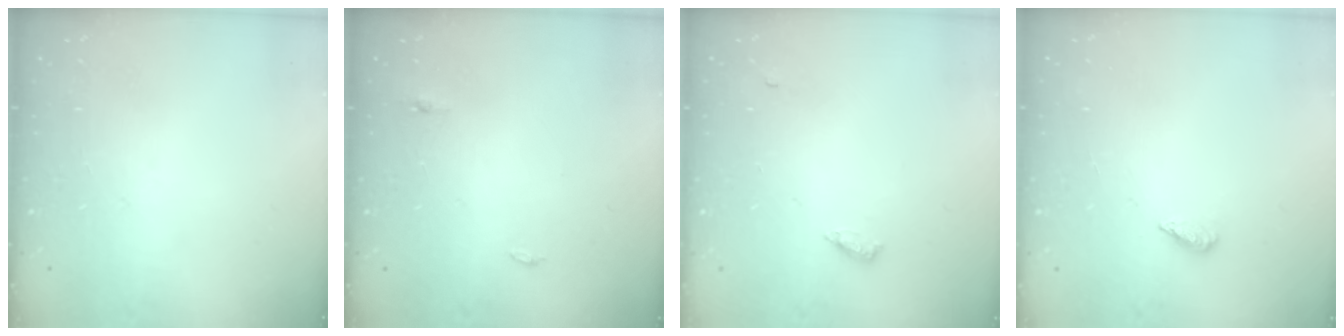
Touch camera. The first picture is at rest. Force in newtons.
{"total": 3.7, "press": 3.3, "slide": 1.7}
{"total": 4.5, "press": 4.5, "slide": 0.4}
{"total": 2.3, "press": 2.2, "slide": 0.8}